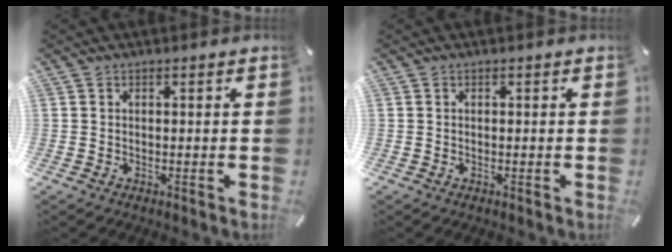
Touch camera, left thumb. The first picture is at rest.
{"total": 0.0}